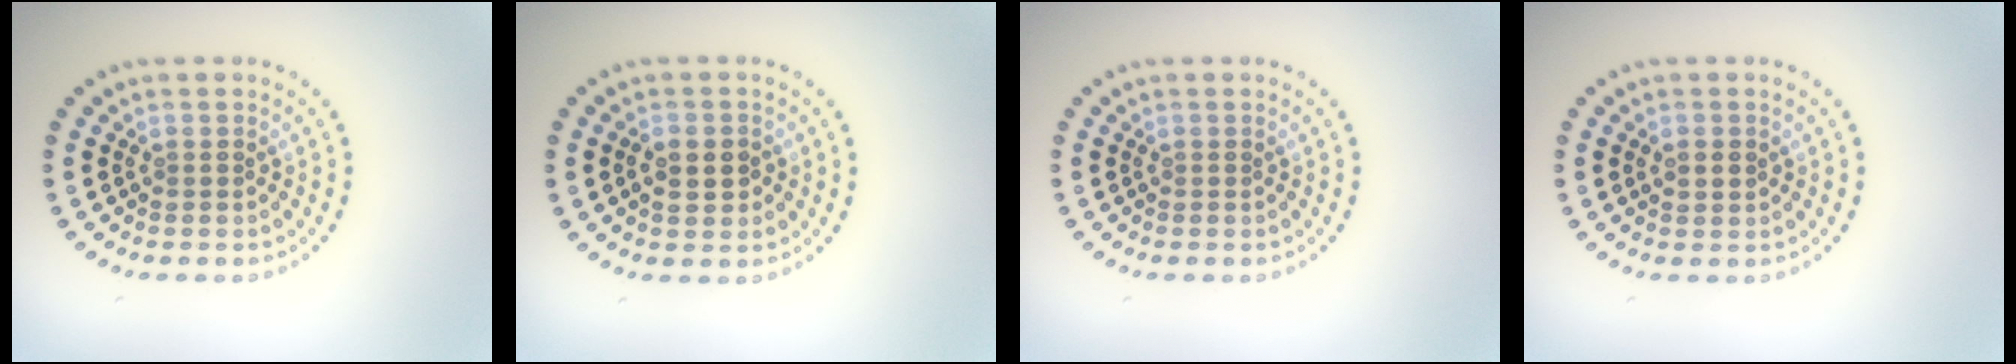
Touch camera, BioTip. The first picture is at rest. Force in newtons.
{"total": 2.5, "press": 2.5, "slide": 0.2}
{"total": 0.0}
{"total": 1.5, "press": 1.5, "slide": 0.1}